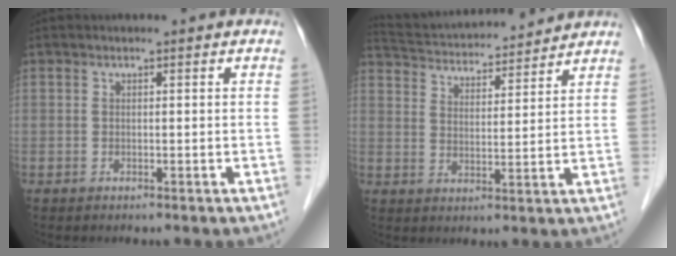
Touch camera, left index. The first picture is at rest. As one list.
[{"total": 15.8, "force": [14.9, 2.1, 4.7], "torque": [-0.087, 0.033, 0.234]}]